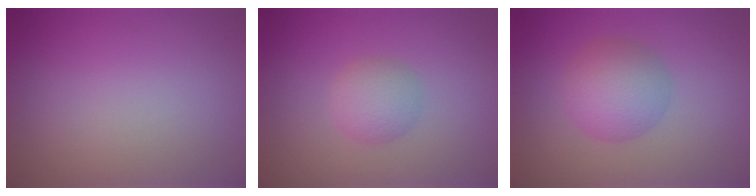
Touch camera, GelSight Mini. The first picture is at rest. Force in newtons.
{"total": 2.5, "press": 2.5, "slide": 0.1}
{"total": 4.4, "press": 4.4, "slide": 0.1}